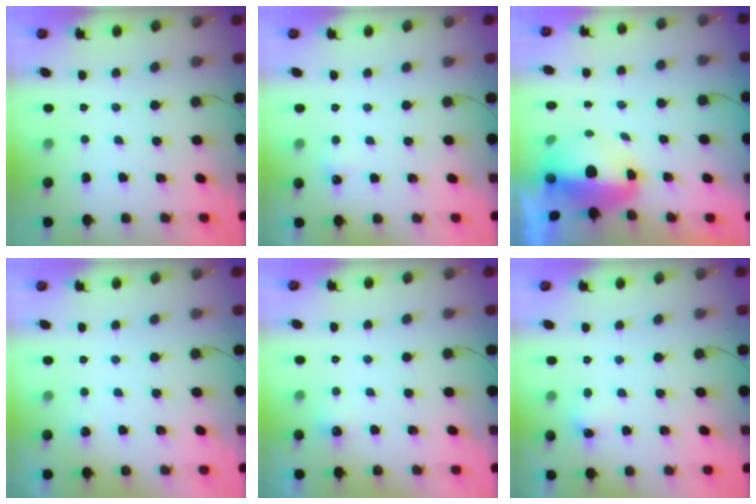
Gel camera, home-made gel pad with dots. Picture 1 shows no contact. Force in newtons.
{"total": 10.6, "press": 3.1, "slide": 10.2}
{"total": 10.2, "press": 7.7, "slide": 6.6}
{"total": 2.9, "press": 2.7, "slide": 1.2}
{"total": 11.4, "press": 3.9, "slide": 10.8}
{"total": 4.9, "press": 4.8, "slide": 1.3}